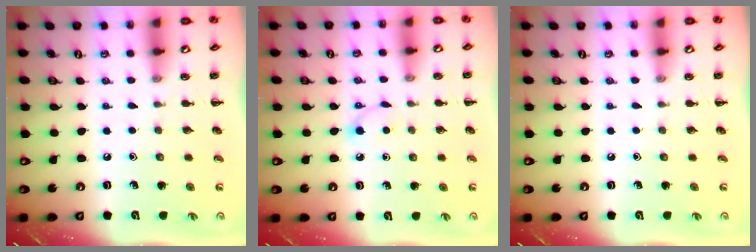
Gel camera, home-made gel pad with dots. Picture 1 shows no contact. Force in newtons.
{"total": 2.8, "press": 2.7, "slide": 0.9}
{"total": 0.0}